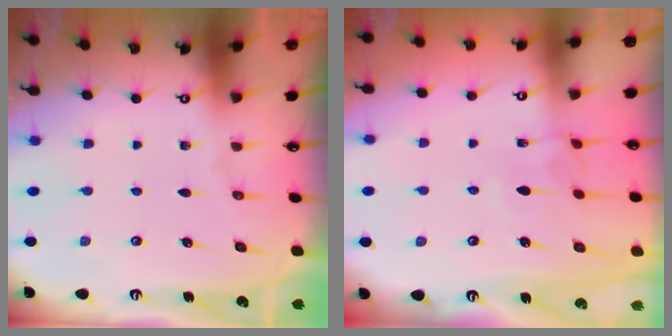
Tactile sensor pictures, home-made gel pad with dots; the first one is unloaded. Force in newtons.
{"total": 3.9, "press": 3.9, "slide": 0.2}